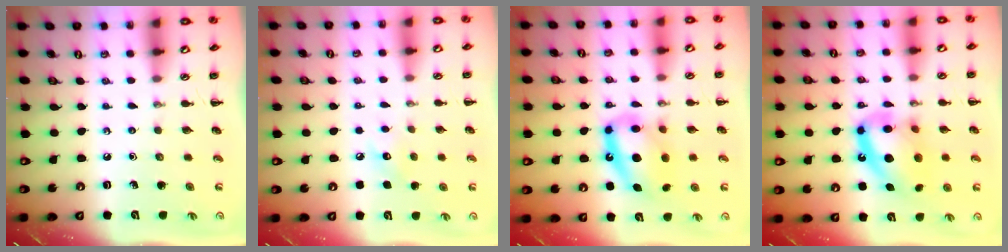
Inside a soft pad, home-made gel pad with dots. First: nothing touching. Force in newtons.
{"total": 6.2, "press": 5.9, "slide": 1.6}
{"total": 12.9, "press": 12.4, "slide": 3.5}
{"total": 15.1, "press": 14.7, "slide": 3.7}